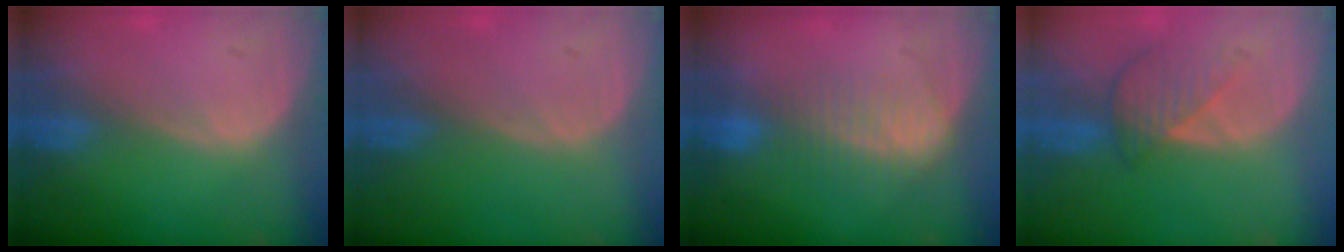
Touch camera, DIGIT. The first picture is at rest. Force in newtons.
{"total": 0.0}
{"total": 7.2, "press": 6.1, "slide": 3.8}
{"total": 4.2, "press": 3.8, "slide": 1.8}